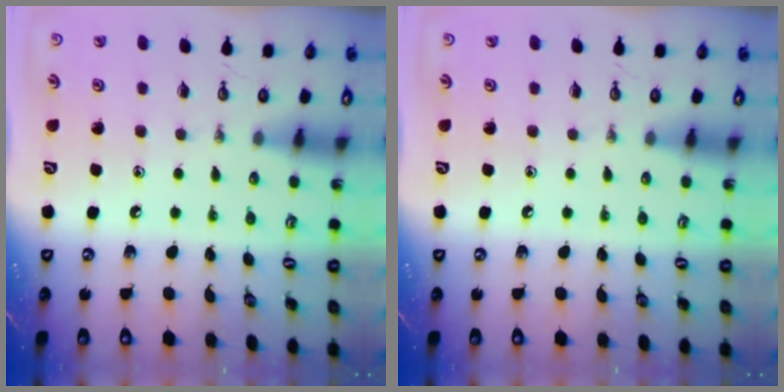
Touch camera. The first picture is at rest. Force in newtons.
{"total": 0.0}